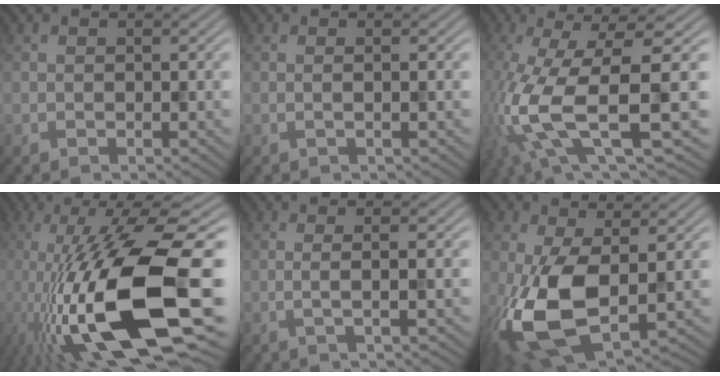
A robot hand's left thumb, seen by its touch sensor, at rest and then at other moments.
{"total": 1.0, "force": [0.1, 0.2, 0.9], "torque": [-0.015, 0.005, -0.005]}
{"total": 14.1, "force": [-3.3, 4.2, 13.0], "torque": [-0.282, -0.022, -0.040]}
{"total": 19.8, "force": [-7.2, 6.6, 17.2], "torque": [-0.317, -0.004, -0.123]}
{"total": 2.3, "force": [0.1, 0.4, 2.2], "torque": [-0.034, 0.004, -0.008]}
{"total": 12.0, "force": [-1.7, 5.8, 10.3], "torque": [-0.243, -0.016, -0.030]}